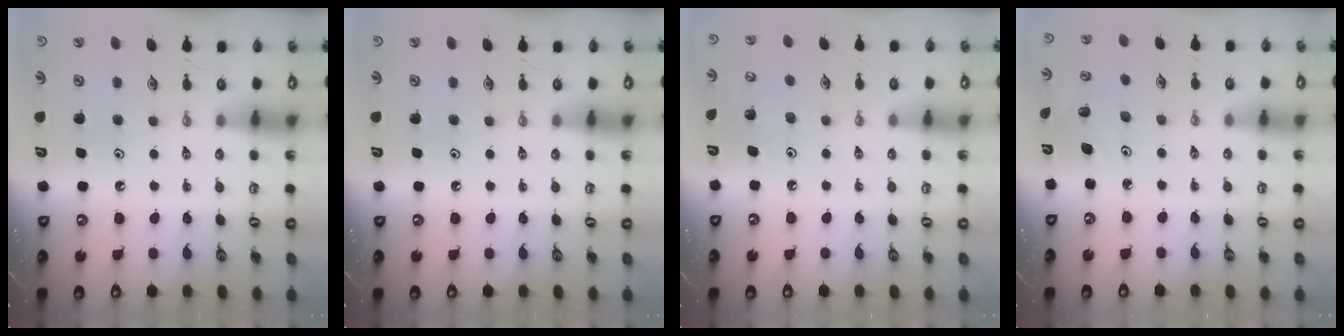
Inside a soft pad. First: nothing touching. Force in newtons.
{"total": 0.0}
{"total": 4.8, "press": 4.8, "slide": 0.4}
{"total": 3.1, "press": 2.8, "slide": 1.3}